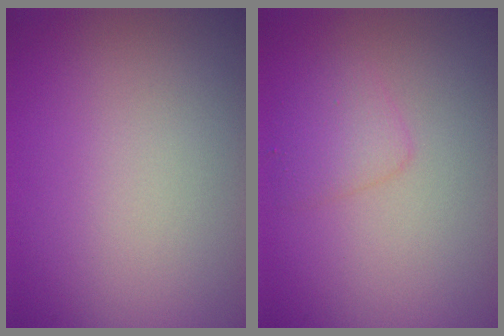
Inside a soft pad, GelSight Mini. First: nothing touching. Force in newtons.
{"total": 1.7, "press": 1.7, "slide": 0.2}